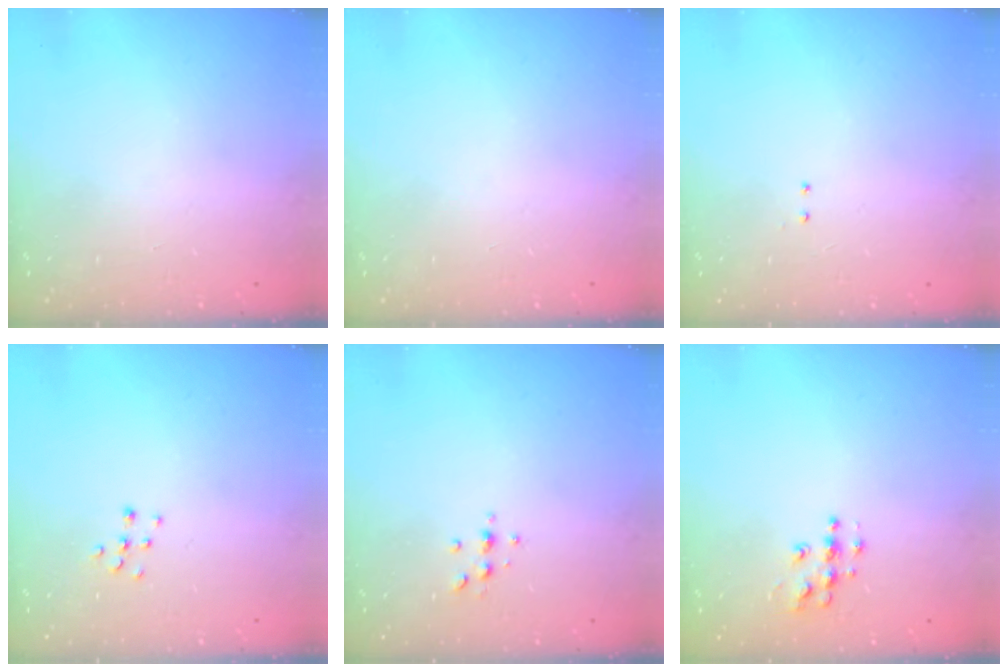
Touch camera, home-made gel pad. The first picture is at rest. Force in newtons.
{"total": 0.0}
{"total": 2.0, "press": 2.0, "slide": 0.4}
{"total": 5.8, "press": 5.8, "slide": 0.3}
{"total": 3.9, "press": 3.9, "slide": 0.6}
{"total": 6.2, "press": 6.2, "slide": 0.2}